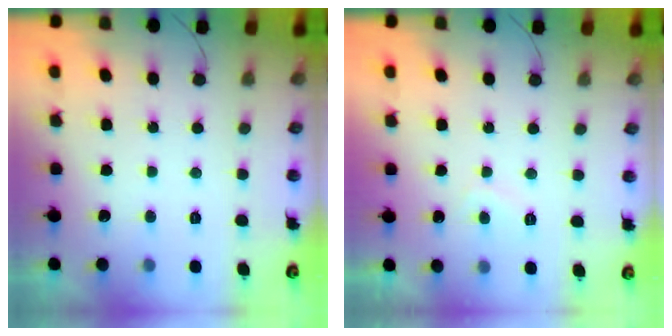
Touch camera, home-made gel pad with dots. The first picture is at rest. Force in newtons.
{"total": 2.3, "press": 2.2, "slide": 0.7}